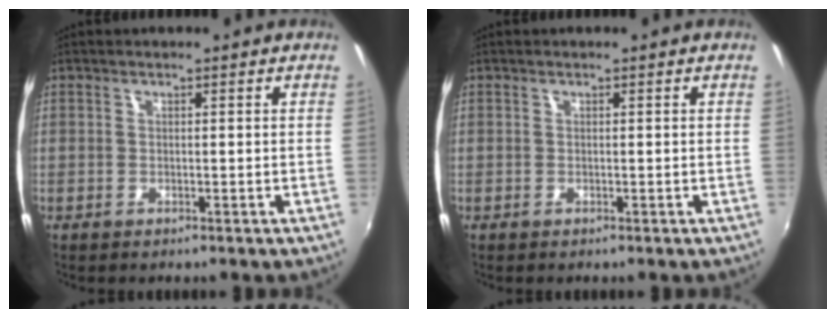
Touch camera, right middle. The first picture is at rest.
{"total": 0.0}